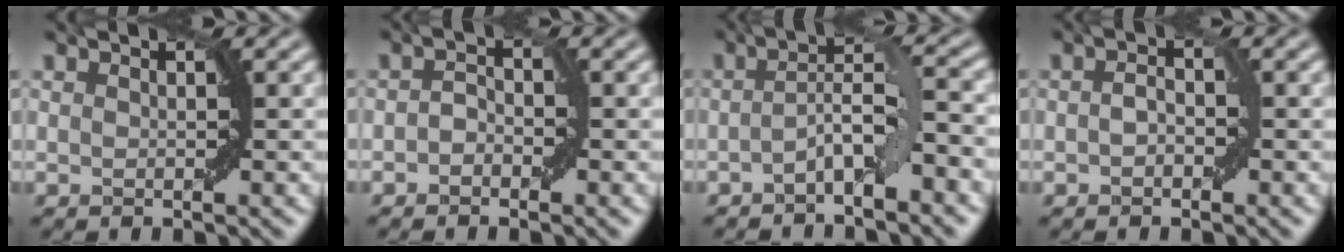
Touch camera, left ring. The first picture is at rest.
{"total": 1.2, "force": [-0.7, 0.8, 0.6], "torque": [-0.011, 0.004, -0.014]}
{"total": 3.6, "force": [-1.6, 0.5, 3.2], "torque": [-0.053, 0.015, -0.038]}
{"total": 1.2, "force": [-0.2, 0.7, 0.9], "torque": [-0.017, 0.005, -0.005]}